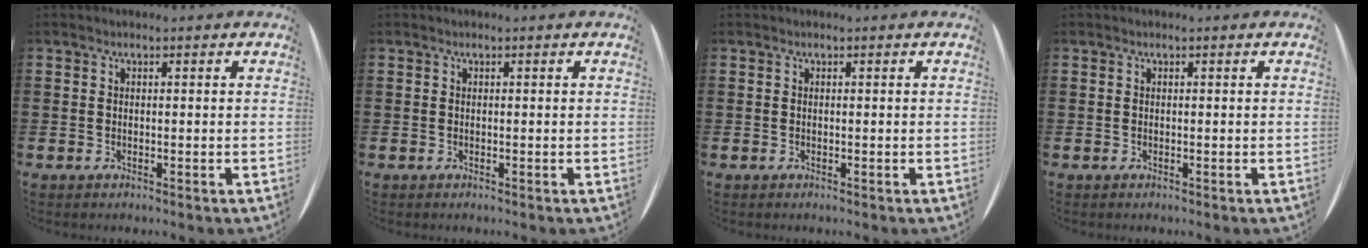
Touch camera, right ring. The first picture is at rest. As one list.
[{"total": 0.0}, {"total": 0.0}, {"total": 0.0}]